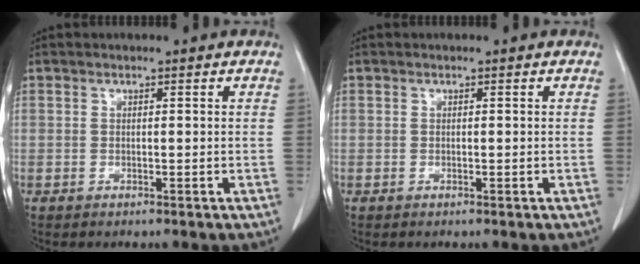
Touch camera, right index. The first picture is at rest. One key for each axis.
{"total": 0.0}